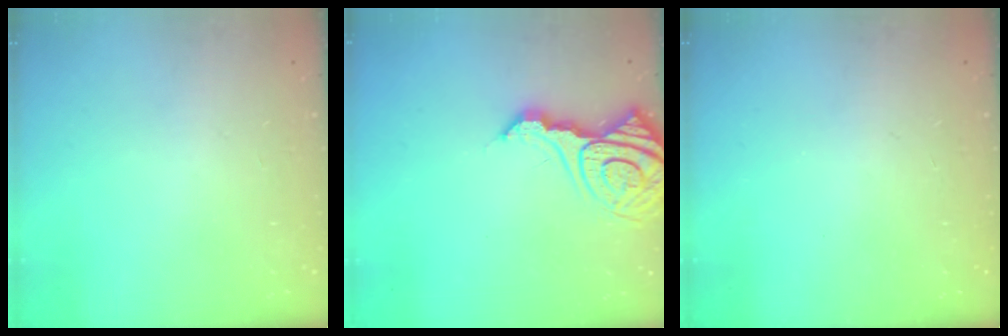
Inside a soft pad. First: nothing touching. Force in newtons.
{"total": 16.3, "press": 16.2, "slide": 1.7}
{"total": 0.0}